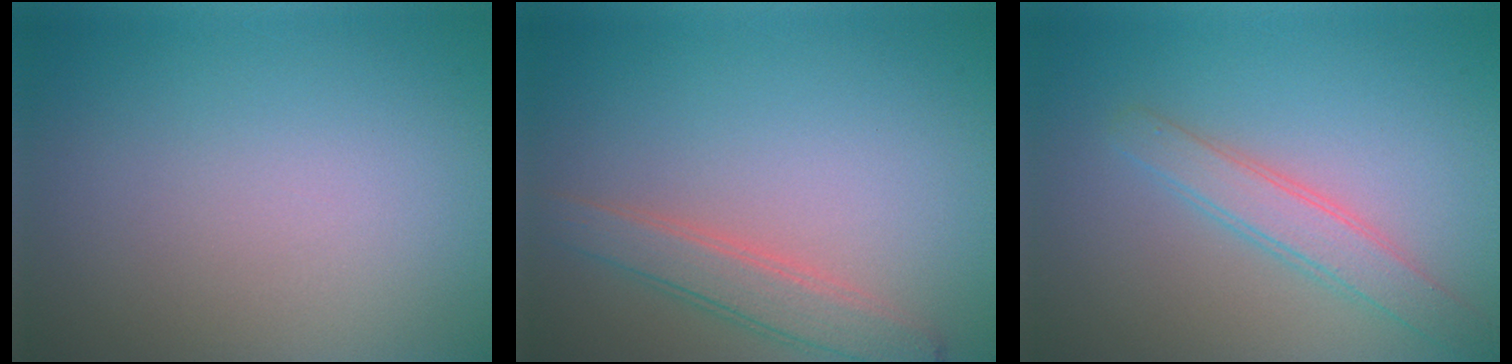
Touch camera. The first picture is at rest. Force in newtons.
{"total": 2.9, "press": 2.9, "slide": 0.1}
{"total": 2.8, "press": 2.8, "slide": 0.1}